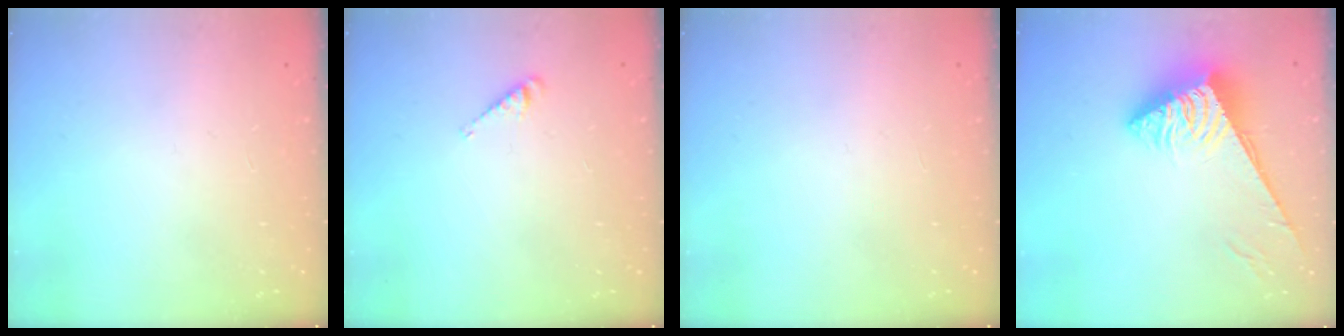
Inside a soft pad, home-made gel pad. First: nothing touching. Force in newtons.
{"total": 4.5, "press": 4.5, "slide": 0.2}
{"total": 0.0}
{"total": 5.2, "press": 5.2, "slide": 0.6}